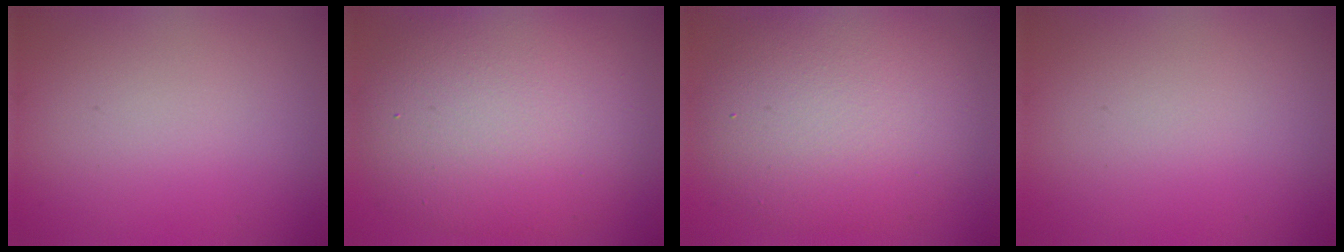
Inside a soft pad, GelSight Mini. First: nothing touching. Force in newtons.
{"total": 10.4, "press": 10.4, "slide": 0.6}
{"total": 8.5, "press": 8.5, "slide": 0.3}
{"total": 0.0}